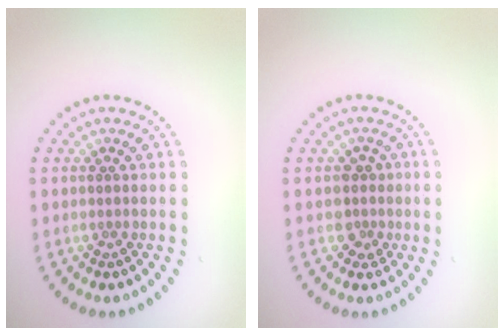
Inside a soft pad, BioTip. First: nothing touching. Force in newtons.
{"total": 1.9, "press": 1.6, "slide": 1.1}